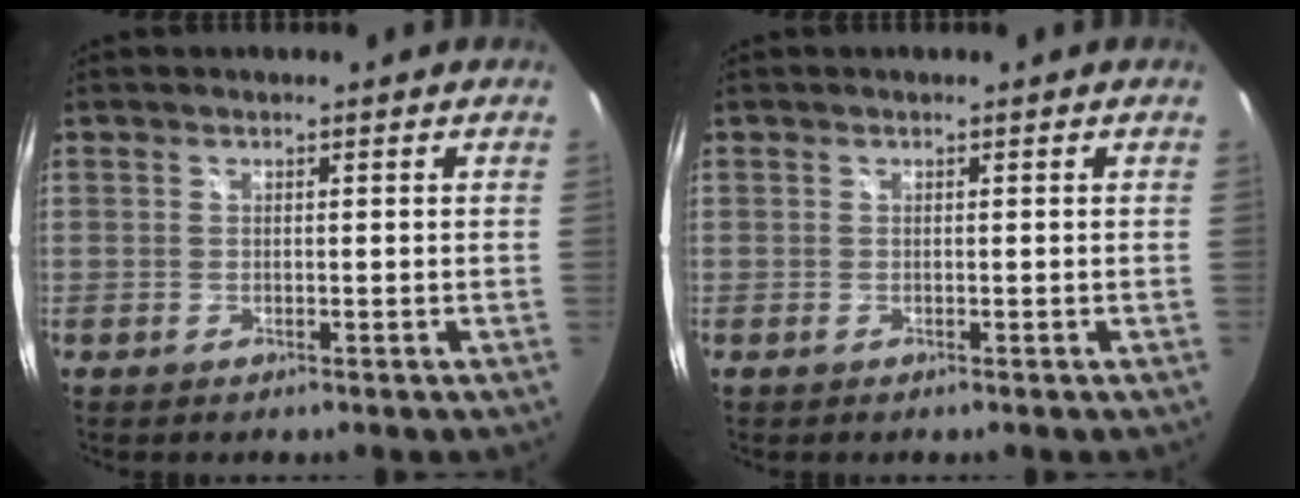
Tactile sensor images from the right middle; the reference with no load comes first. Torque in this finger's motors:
{"motor_torque": [0.02, -0.08, 0.00, 0.01]}